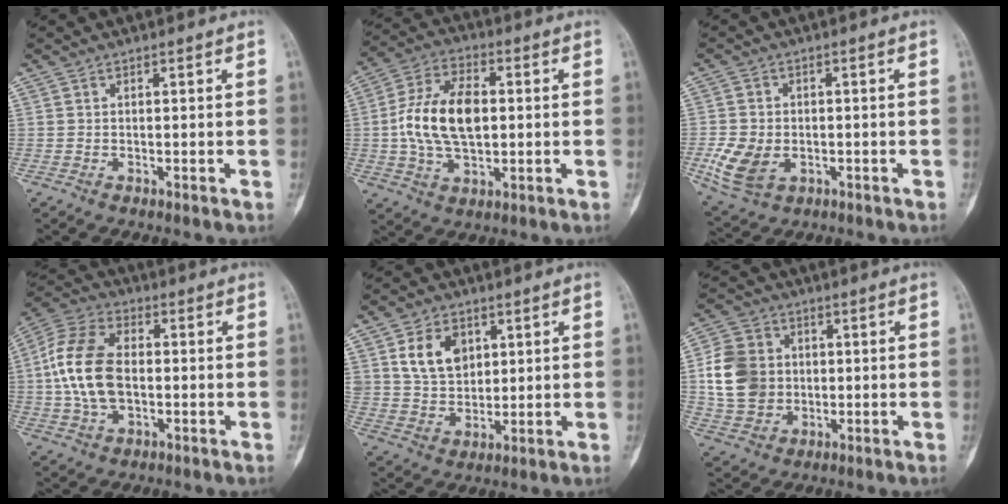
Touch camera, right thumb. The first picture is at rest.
{"total": 14.3, "force": [0.4, 8.3, 11.7], "torque": [-0.216, 0.016, 0.006]}
{"total": 8.4, "force": [-2.0, 6.0, 5.5], "torque": [-0.103, 0.000, -0.030]}
{"total": 14.4, "force": [0.0, 8.9, 11.3], "torque": [-0.223, 0.021, -0.005]}
{"total": 9.9, "force": [3.8, 7.1, 5.7], "torque": [-0.075, -0.018, 0.078]}
{"total": 12.4, "force": [0.8, 10.5, 6.5], "torque": [-0.107, 0.007, 0.018]}